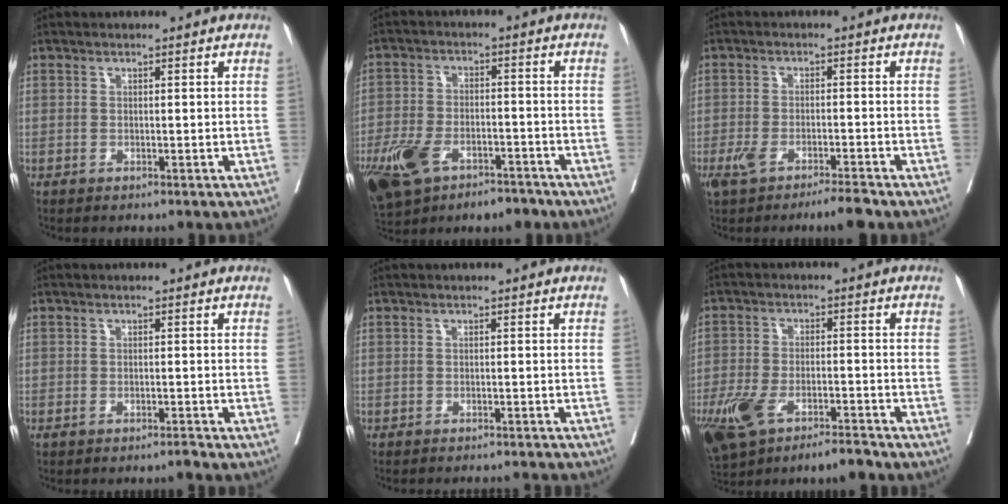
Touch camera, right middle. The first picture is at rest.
{"total": 13.3, "force": [-8.2, 6.6, 8.1], "torque": [-0.168, 0.001, -0.137]}
{"total": 5.2, "force": [-3.8, 0.5, 3.6], "torque": [-0.065, -0.005, -0.065]}
{"total": 1.1, "force": [-0.9, -0.1, 0.5], "torque": [-0.007, 0.000, -0.018]}
{"total": 5.1, "force": [-5.0, -0.1, 1.0], "torque": [-0.007, -0.006, -0.056]}
{"total": 10.4, "force": [-6.9, 3.3, 7.0], "torque": [-0.136, -0.002, -0.120]}